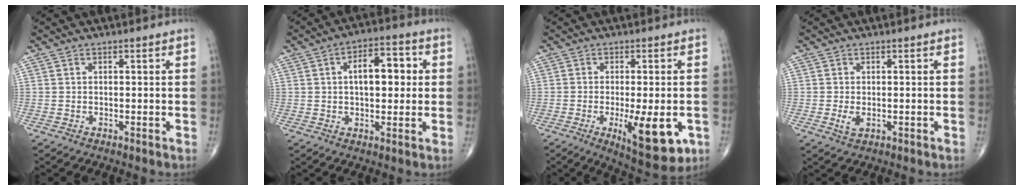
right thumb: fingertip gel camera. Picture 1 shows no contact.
{"total": 9.8, "force": [1.5, 5.1, 8.2], "torque": [-0.100, 0.016, 0.019]}
{"total": 12.2, "force": [-3.6, 4.0, 11.0], "torque": [-0.147, -0.016, -0.042]}
{"total": 1.9, "force": [-0.2, 1.1, 1.6], "torque": [-0.033, -0.005, -0.003]}